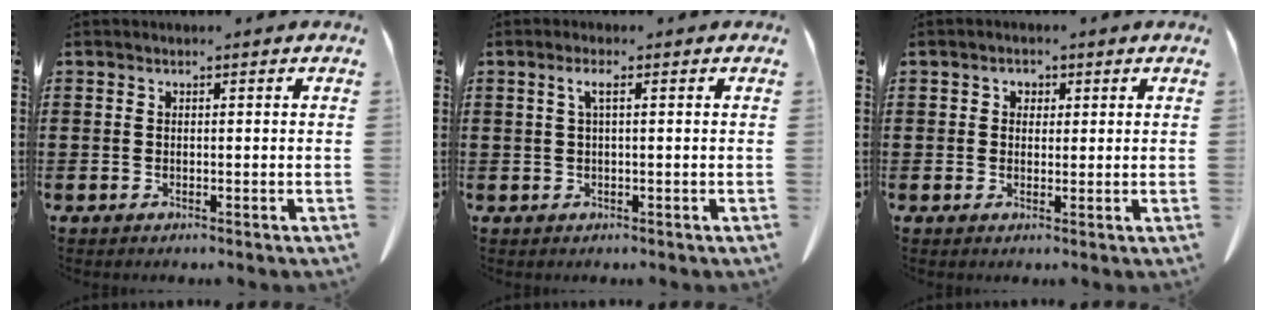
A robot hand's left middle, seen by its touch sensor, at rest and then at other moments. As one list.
[{"total": 1.9, "force": [0.5, 0.2, 1.9], "torque": [-0.038, 0.001, 0.008]}, {"total": 1.4, "force": [0.4, 1.3, 0.6], "torque": [-0.016, 0.007, 0.006]}]